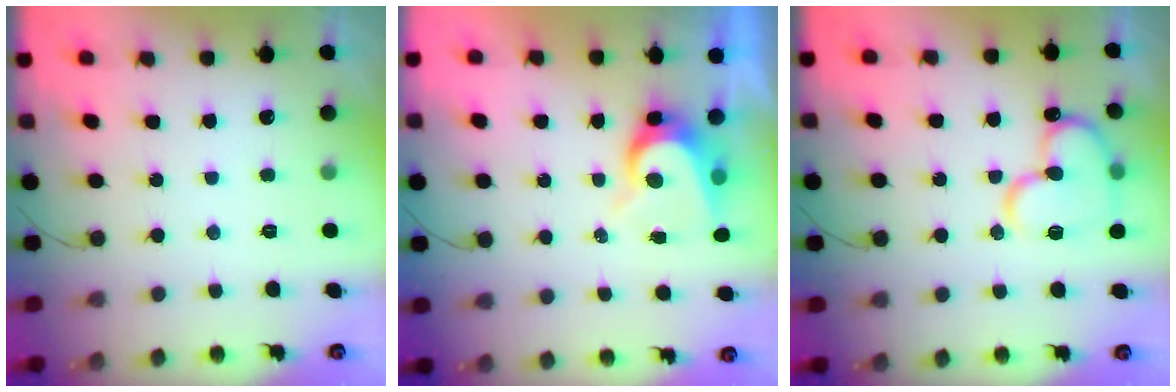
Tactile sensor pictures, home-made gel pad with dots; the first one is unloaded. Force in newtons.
{"total": 6.5, "press": 6.5, "slide": 0.7}
{"total": 15.5, "press": 15.4, "slide": 2.1}